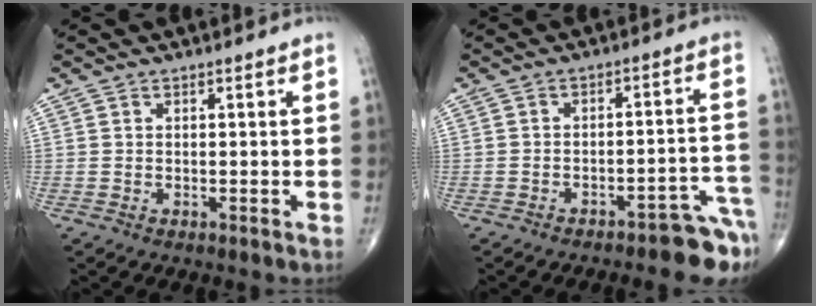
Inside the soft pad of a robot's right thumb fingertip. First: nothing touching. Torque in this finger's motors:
{"motor_torque": [1.59, 0.63, 0.06, -0.22, 0.11]}